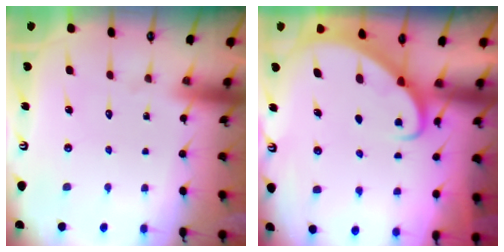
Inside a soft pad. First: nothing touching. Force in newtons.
{"total": 2.6, "press": 2.6, "slide": 0.3}